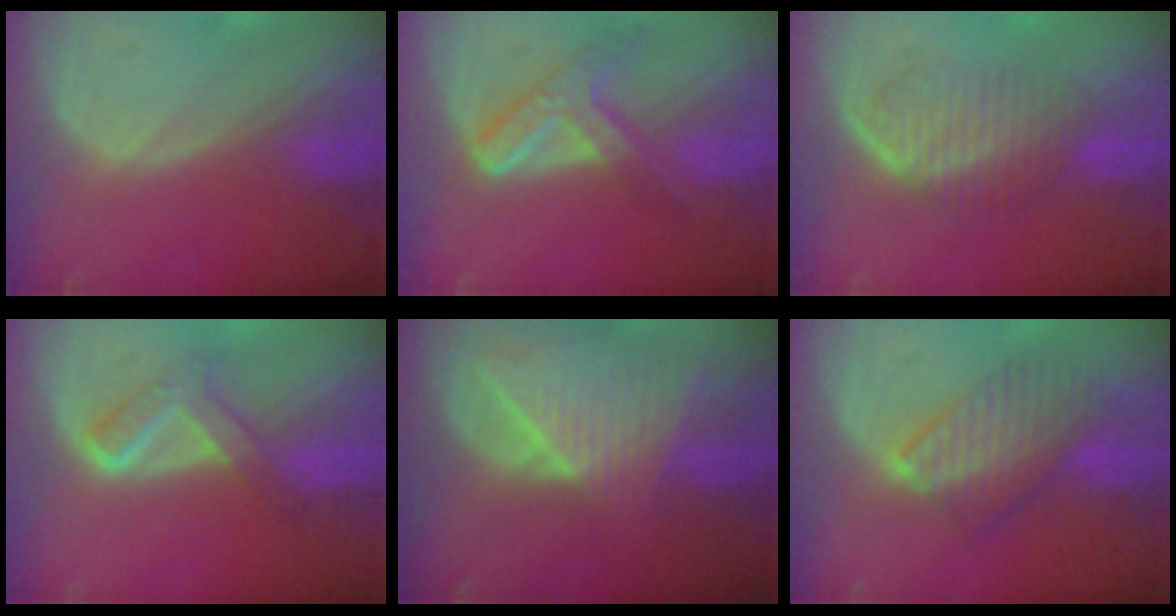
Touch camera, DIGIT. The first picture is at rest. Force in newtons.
{"total": 7.3, "press": 6.2, "slide": 3.8}
{"total": 6.0, "press": 5.9, "slide": 1.1}
{"total": 5.1, "press": 5.1, "slide": 0.6}
{"total": 9.2, "press": 8.2, "slide": 4.1}
{"total": 7.3, "press": 7.1, "slide": 1.8}